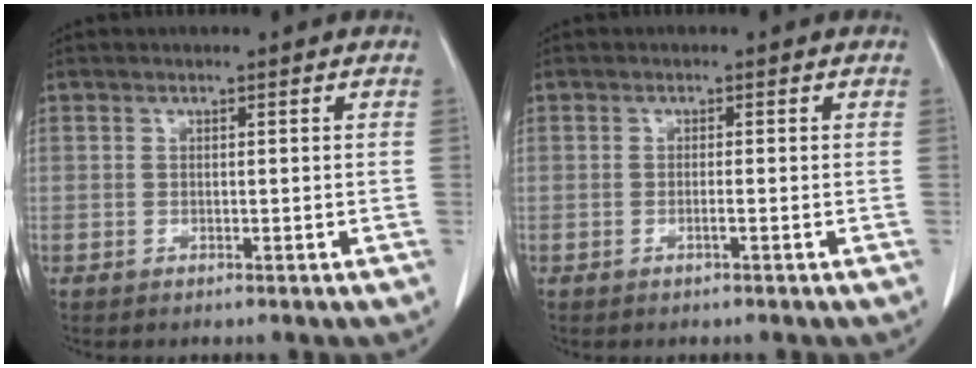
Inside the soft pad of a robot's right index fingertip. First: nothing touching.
{"total": 0.7, "force": [-0.4, -0.1, 0.6], "torque": [-0.011, 0.001, -0.007]}